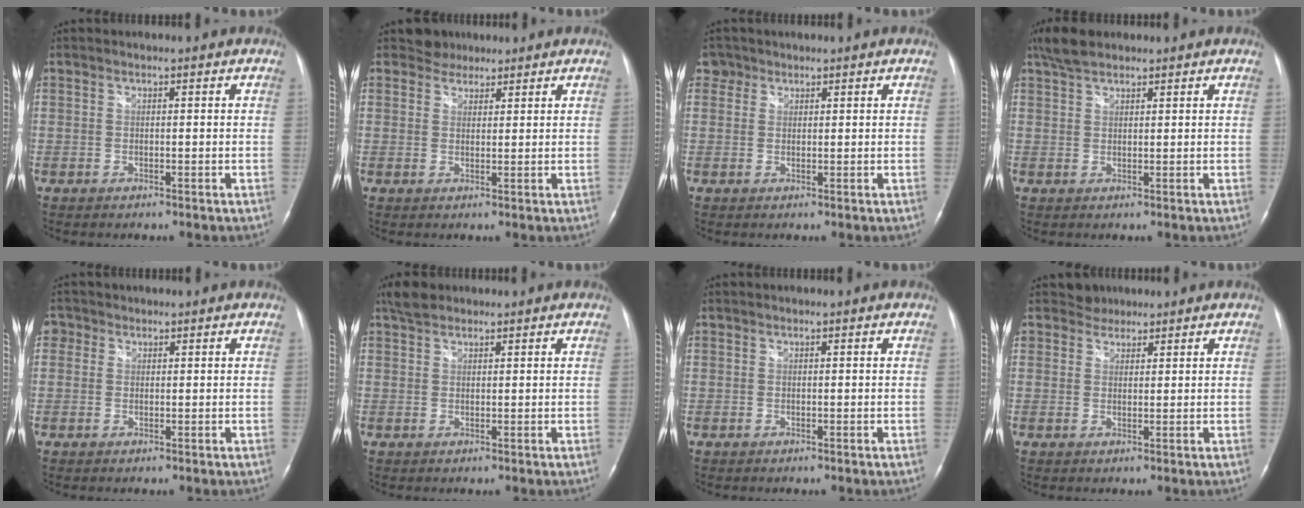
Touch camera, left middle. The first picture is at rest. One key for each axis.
{"total": 2.6, "fx": 2.2, "fy": 1.4, "fz": -0.5, "tx": 0.010, "ty": 0.004, "tz": 0.033}
{"total": 2.2, "fx": 1.4, "fy": 1.7, "fz": -0.2, "tx": 0.010, "ty": 0.008, "tz": 0.019}
{"total": 4.2, "fx": 3.4, "fy": 1.5, "fz": 1.9, "tx": -0.049, "ty": 0.014, "tz": 0.068}
{"total": 2.2, "fx": 1.1, "fy": 1.9, "fz": 0.2, "tx": 0.005, "ty": 0.005, "tz": 0.015}
{"total": 2.8, "fx": 2.4, "fy": 1.3, "fz": 0.8, "tx": -0.021, "ty": 0.010, "tz": 0.042}
{"total": 0.0}
{"total": 2.4, "fx": 2.0, "fy": 1.1, "fz": -0.6, "tx": 0.010, "ty": 0.004, "tz": 0.030}